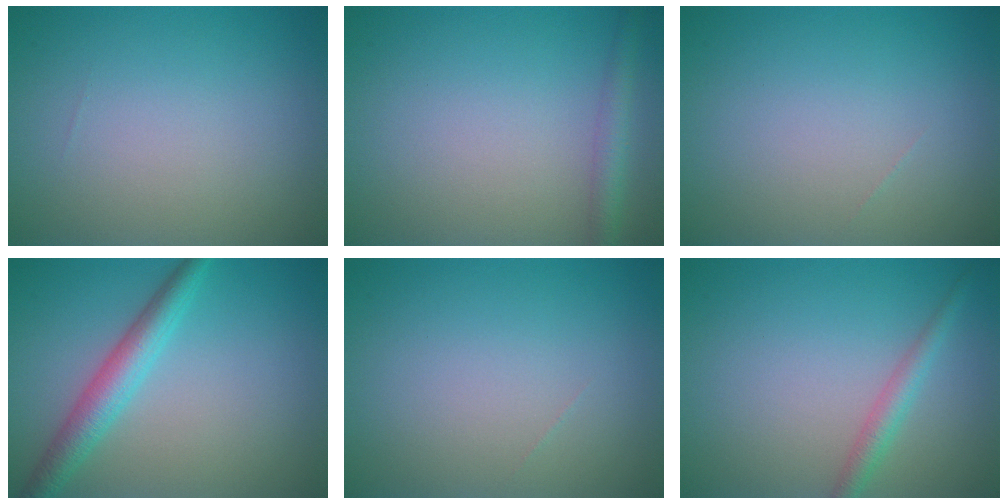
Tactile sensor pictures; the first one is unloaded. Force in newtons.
{"total": 2.2, "press": 2.2, "slide": 0.1}
{"total": 0.0}
{"total": 3.8, "press": 3.8, "slide": 0.1}
{"total": 0.0}
{"total": 1.9, "press": 1.9, "slide": 0.0}